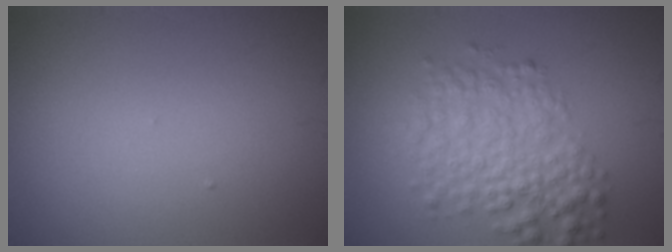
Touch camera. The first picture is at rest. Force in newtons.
{"total": 5.2, "press": 5.2, "slide": 0.1}